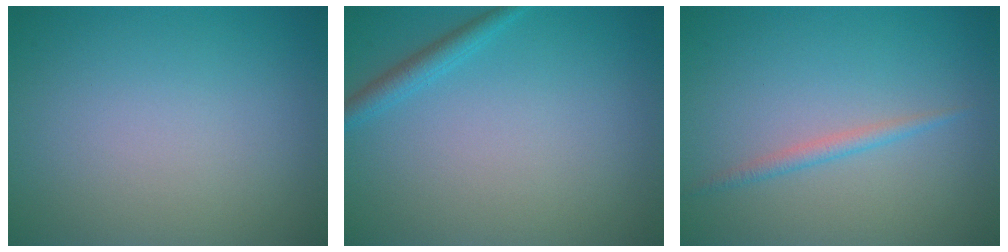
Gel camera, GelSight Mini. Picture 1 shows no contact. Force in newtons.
{"total": 1.6, "press": 1.6, "slide": 0.1}
{"total": 1.2, "press": 1.2, "slide": 0.1}